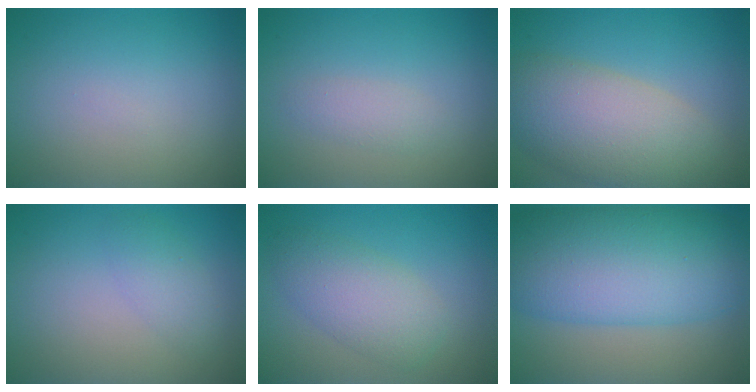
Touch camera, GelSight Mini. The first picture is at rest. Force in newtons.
{"total": 1.4, "press": 1.4, "slide": 0.1}
{"total": 9.1, "press": 9.1, "slide": 0.5}
{"total": 1.9, "press": 1.9, "slide": 0.1}
{"total": 4.3, "press": 4.3, "slide": 0.2}
{"total": 12.4, "press": 12.4, "slide": 0.2}